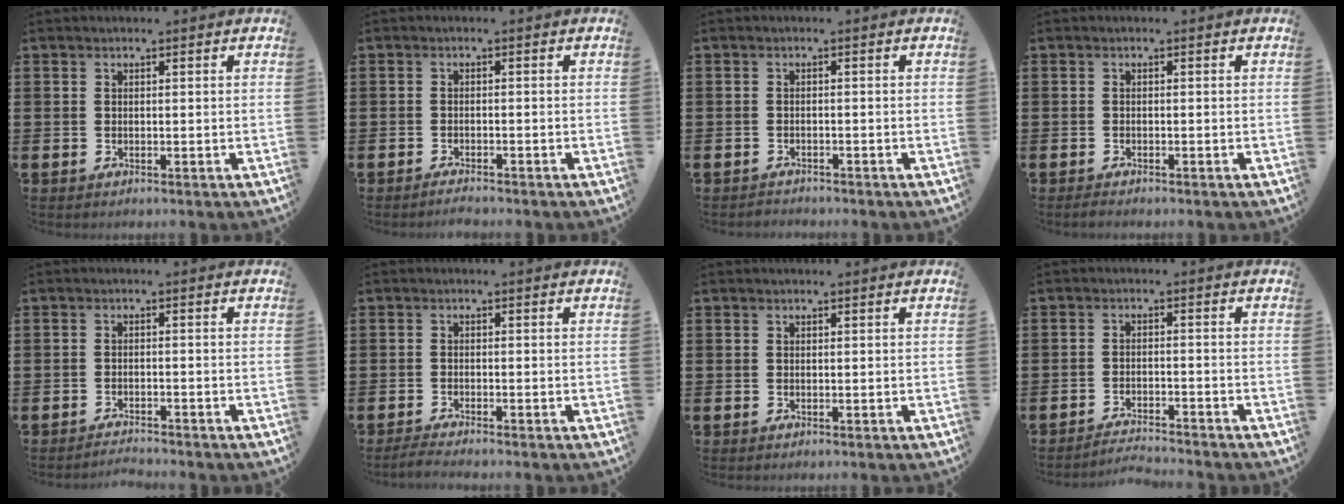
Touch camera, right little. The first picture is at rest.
{"total": 1.3, "force": [-1.2, 0.0, 0.3], "torque": [-0.008, 0.000, -0.024]}
{"total": 0.9, "force": [-0.9, 0.1, -0.1], "torque": [-0.001, 0.002, -0.019]}
{"total": 0.7, "force": [-0.6, 0.2, 0.4], "torque": [-0.009, 0.000, -0.013]}
{"total": 1.6, "force": [-1.6, -0.1, -0.1], "torque": [-0.003, 0.005, -0.033]}
{"total": 1.3, "force": [-1.1, 0.0, 0.6], "torque": [-0.010, 0.001, -0.022]}
{"total": 0.0}
{"total": 2.4, "force": [-2.4, -0.2, 0.0], "torque": [-0.004, 0.003, -0.053]}